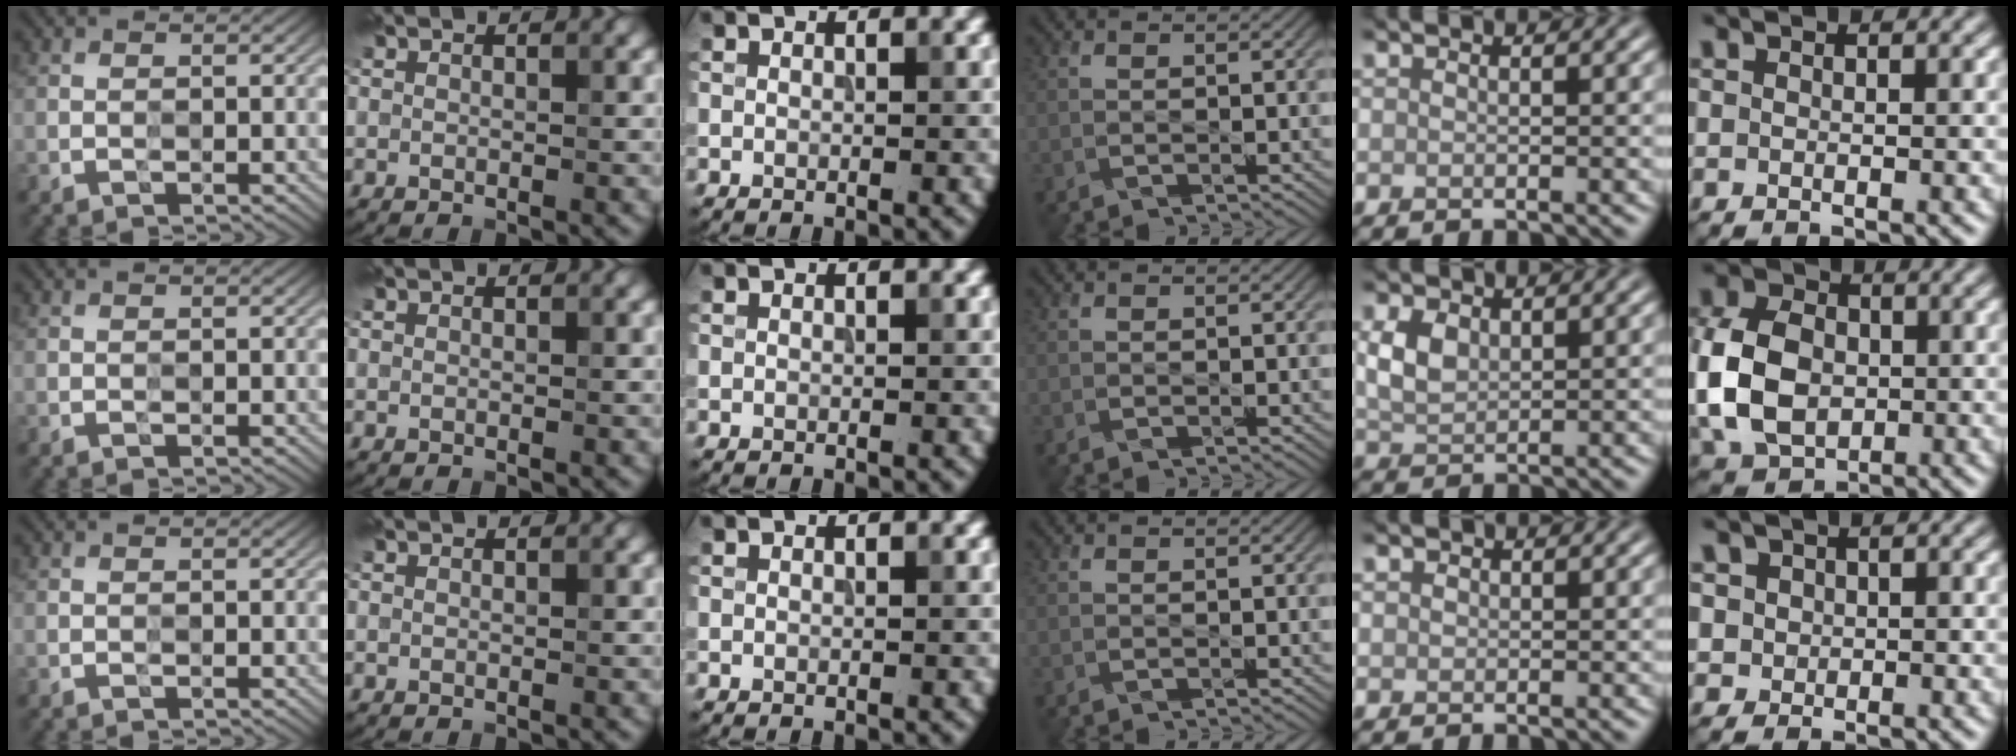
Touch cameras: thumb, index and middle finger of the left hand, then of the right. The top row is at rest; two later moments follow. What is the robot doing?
{"motion": "press", "object": "button"}